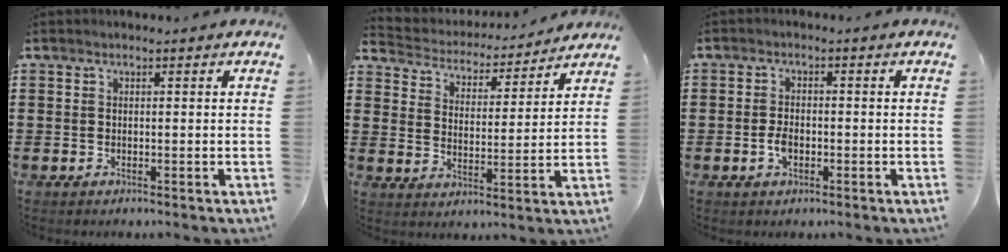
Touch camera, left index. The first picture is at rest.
{"total": 4.0, "force": [4.0, 0.4, -0.1], "torque": [-0.025, -0.034, 0.064]}
{"total": 2.7, "force": [-0.8, 1.5, 2.1], "torque": [-0.049, 0.000, -0.017]}